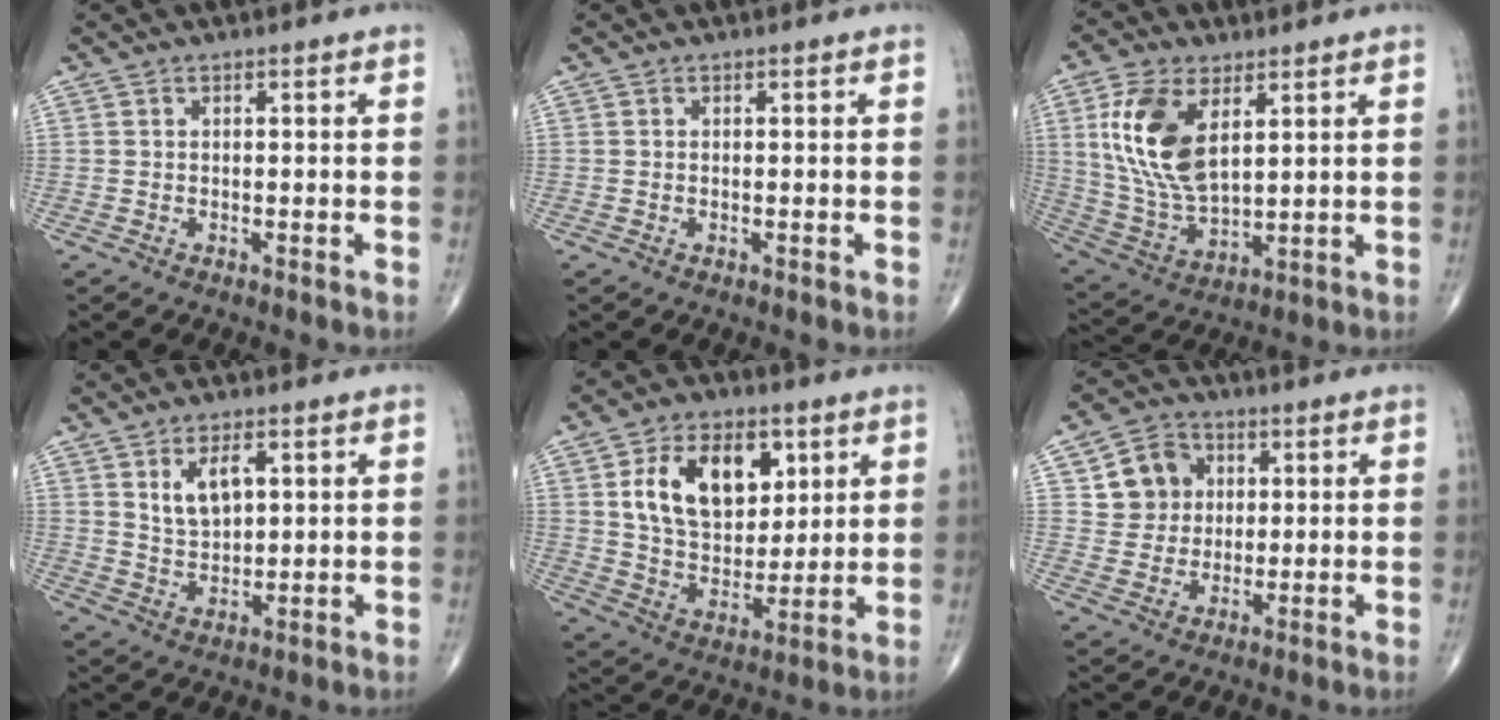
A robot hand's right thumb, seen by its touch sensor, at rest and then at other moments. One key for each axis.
{"total": 0.0}
{"total": 14.9, "fx": 5.0, "fy": 7.7, "fz": 11.7, "tx": -0.234, "ty": -0.019, "tz": 0.107}
{"total": 6.8, "fx": 2.6, "fy": 3.8, "fz": 5.1, "tx": -0.078, "ty": -0.017, "tz": 0.054}
{"total": 16.9, "fx": 5.7, "fy": 11.0, "fz": 11.5, "tx": -0.149, "ty": -0.022, "tz": 0.109}
{"total": 9.1, "fx": 2.4, "fy": 8.1, "fz": 3.3, "tx": -0.023, "ty": -0.002, "tz": 0.039}